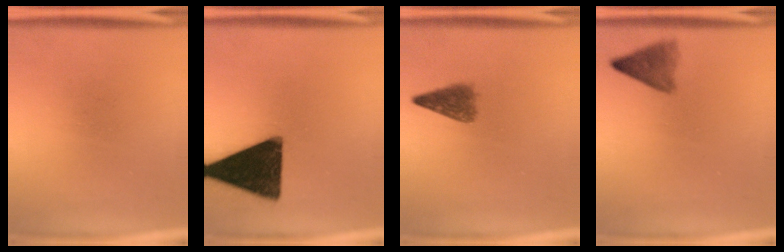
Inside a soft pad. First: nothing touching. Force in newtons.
{"total": 17.4}
{"total": 3.8}
{"total": 3.8}